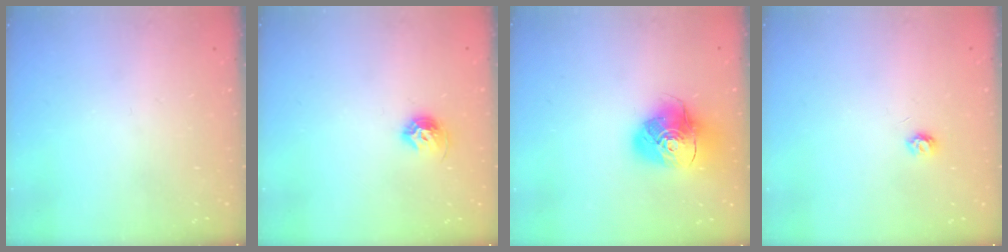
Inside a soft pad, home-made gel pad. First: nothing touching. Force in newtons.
{"total": 8.4, "press": 8.3, "slide": 0.9}
{"total": 14.5, "press": 14.4, "slide": 1.9}
{"total": 3.9, "press": 3.9, "slide": 0.5}